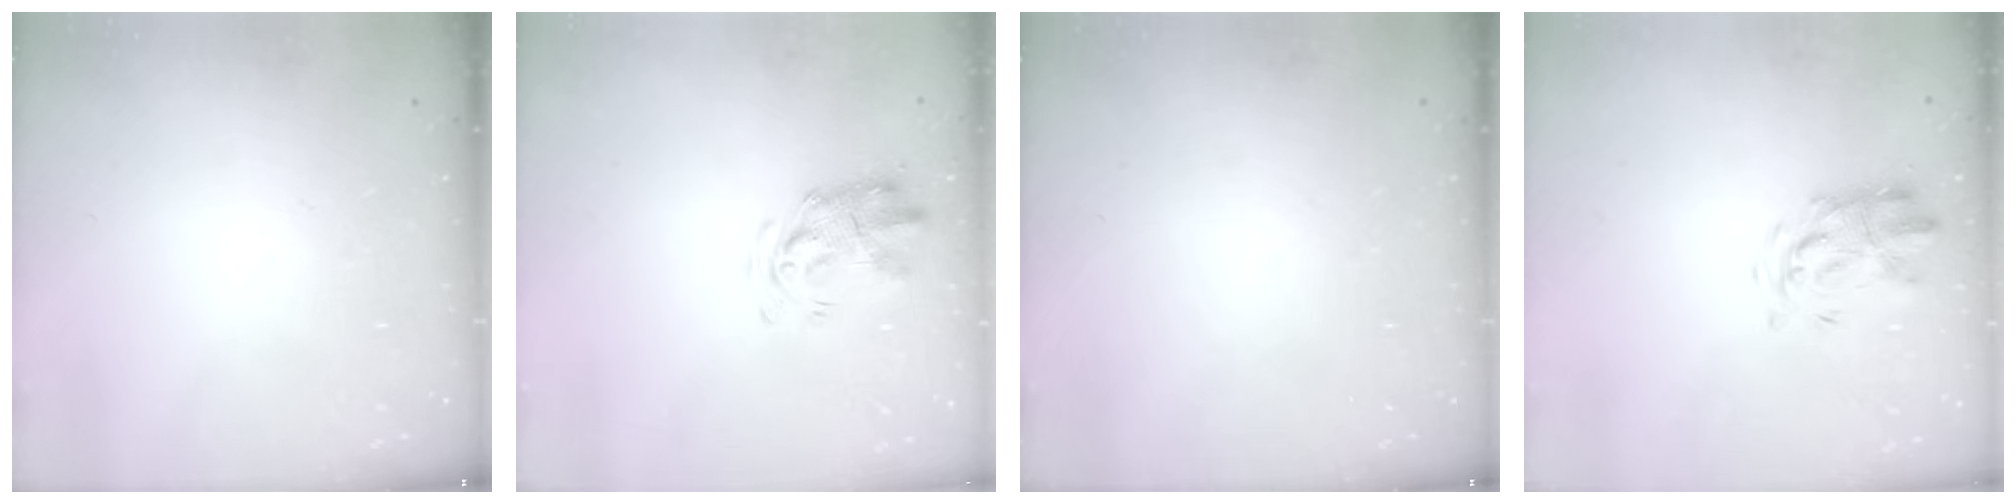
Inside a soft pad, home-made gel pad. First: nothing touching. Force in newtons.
{"total": 3.3, "press": 3.3, "slide": 0.4}
{"total": 0.0}
{"total": 3.4, "press": 3.3, "slide": 0.9}